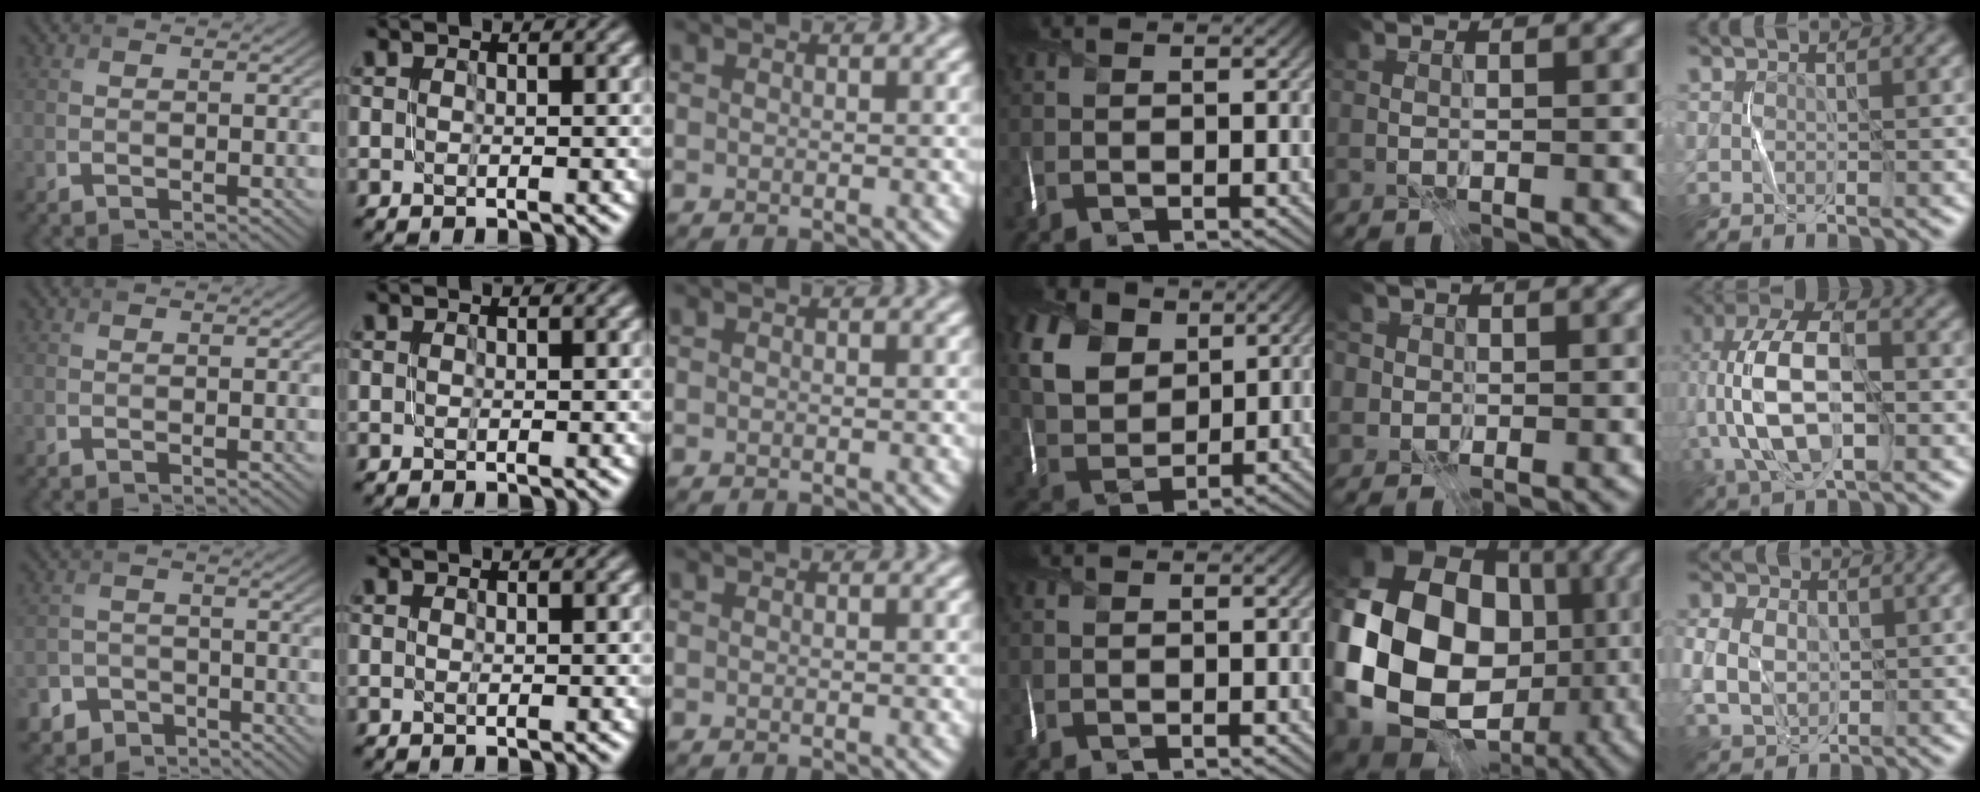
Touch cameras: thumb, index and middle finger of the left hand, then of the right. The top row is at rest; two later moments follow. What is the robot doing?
{"motion": "fold", "object": "scarf"}